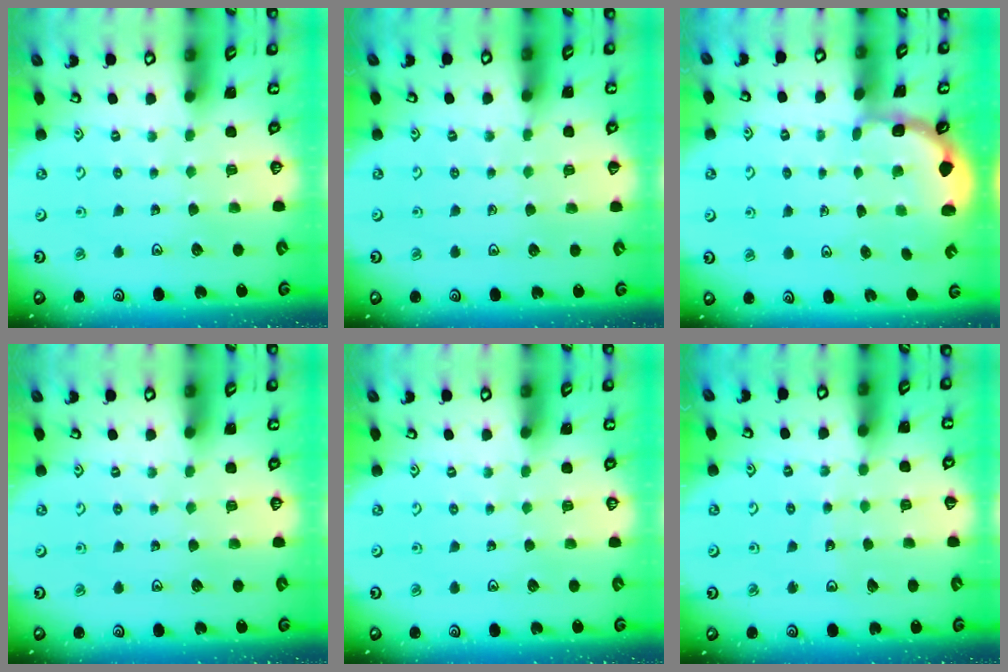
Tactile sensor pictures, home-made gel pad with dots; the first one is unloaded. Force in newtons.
{"total": 1.9, "press": 1.9, "slide": 0.3}
{"total": 2.5, "press": 1.9, "slide": 1.6}
{"total": 0.0}
{"total": 0.0}
{"total": 4.4, "press": 4.4, "slide": 0.4}